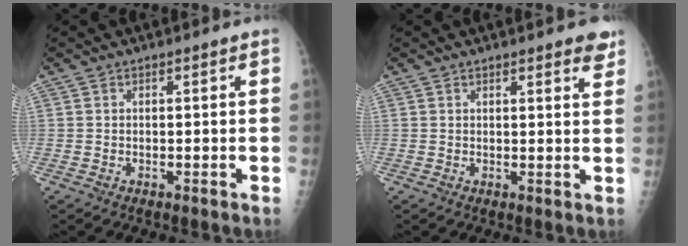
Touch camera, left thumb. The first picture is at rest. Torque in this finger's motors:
{"motor_torque": [-0.05, 0.12, -0.18, -0.02, 0.06]}